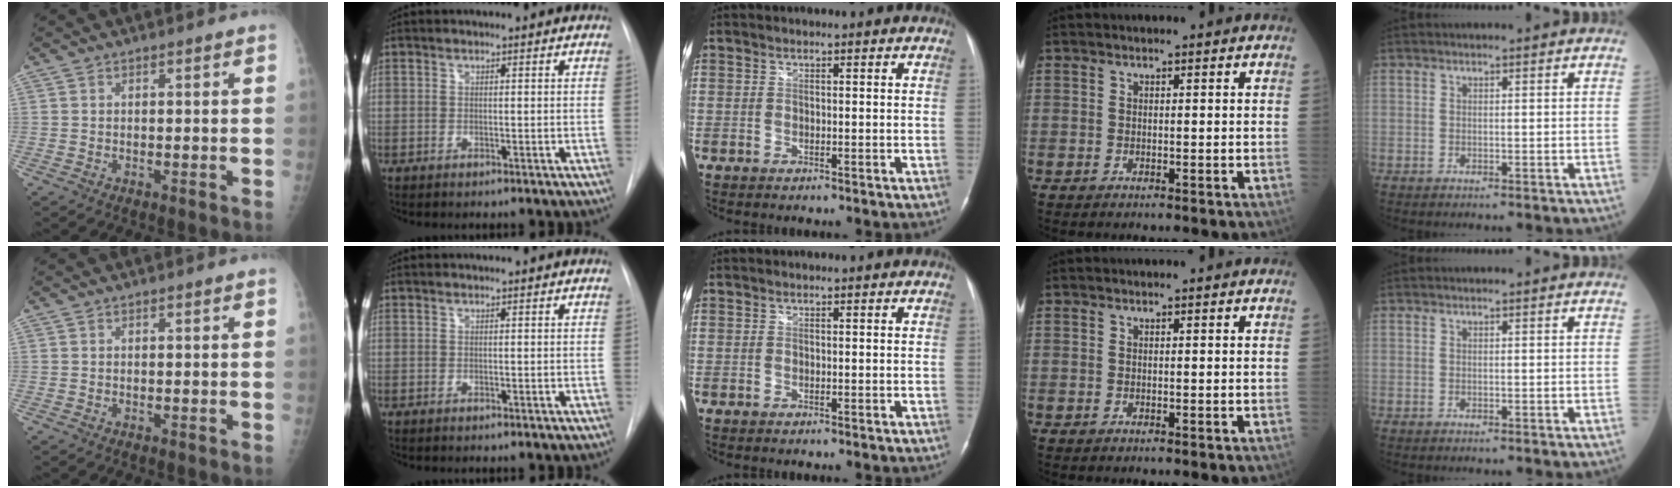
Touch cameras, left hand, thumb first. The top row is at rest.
{}